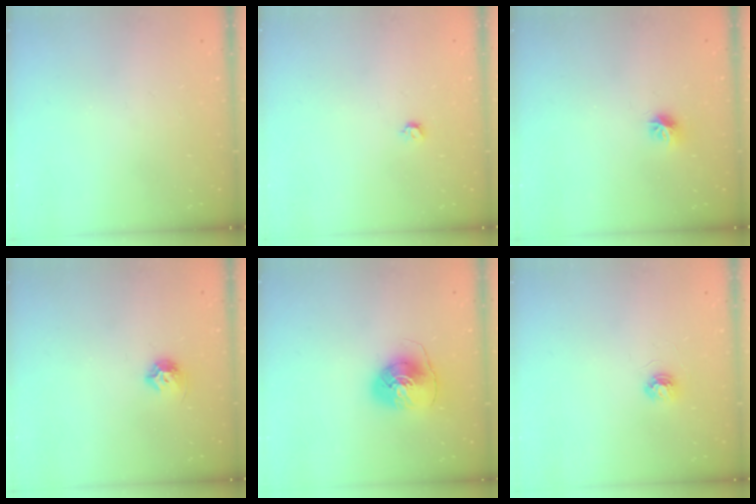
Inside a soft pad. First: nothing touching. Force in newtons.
{"total": 3.7, "press": 3.6, "slide": 0.7}
{"total": 7.4, "press": 7.3, "slide": 0.6}
{"total": 7.0, "press": 7.0, "slide": 0.8}
{"total": 8.2, "press": 8.1, "slide": 0.8}
{"total": 3.7, "press": 3.7, "slide": 0.4}